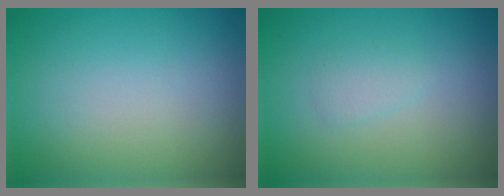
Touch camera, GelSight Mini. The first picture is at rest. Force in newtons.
{"total": 1.0, "press": 1.0, "slide": 0.1}